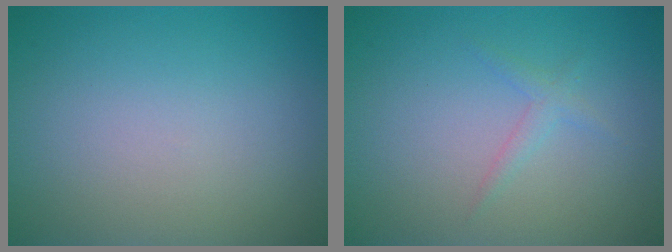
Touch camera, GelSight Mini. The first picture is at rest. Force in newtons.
{"total": 1.1, "press": 1.1, "slide": 0.0}